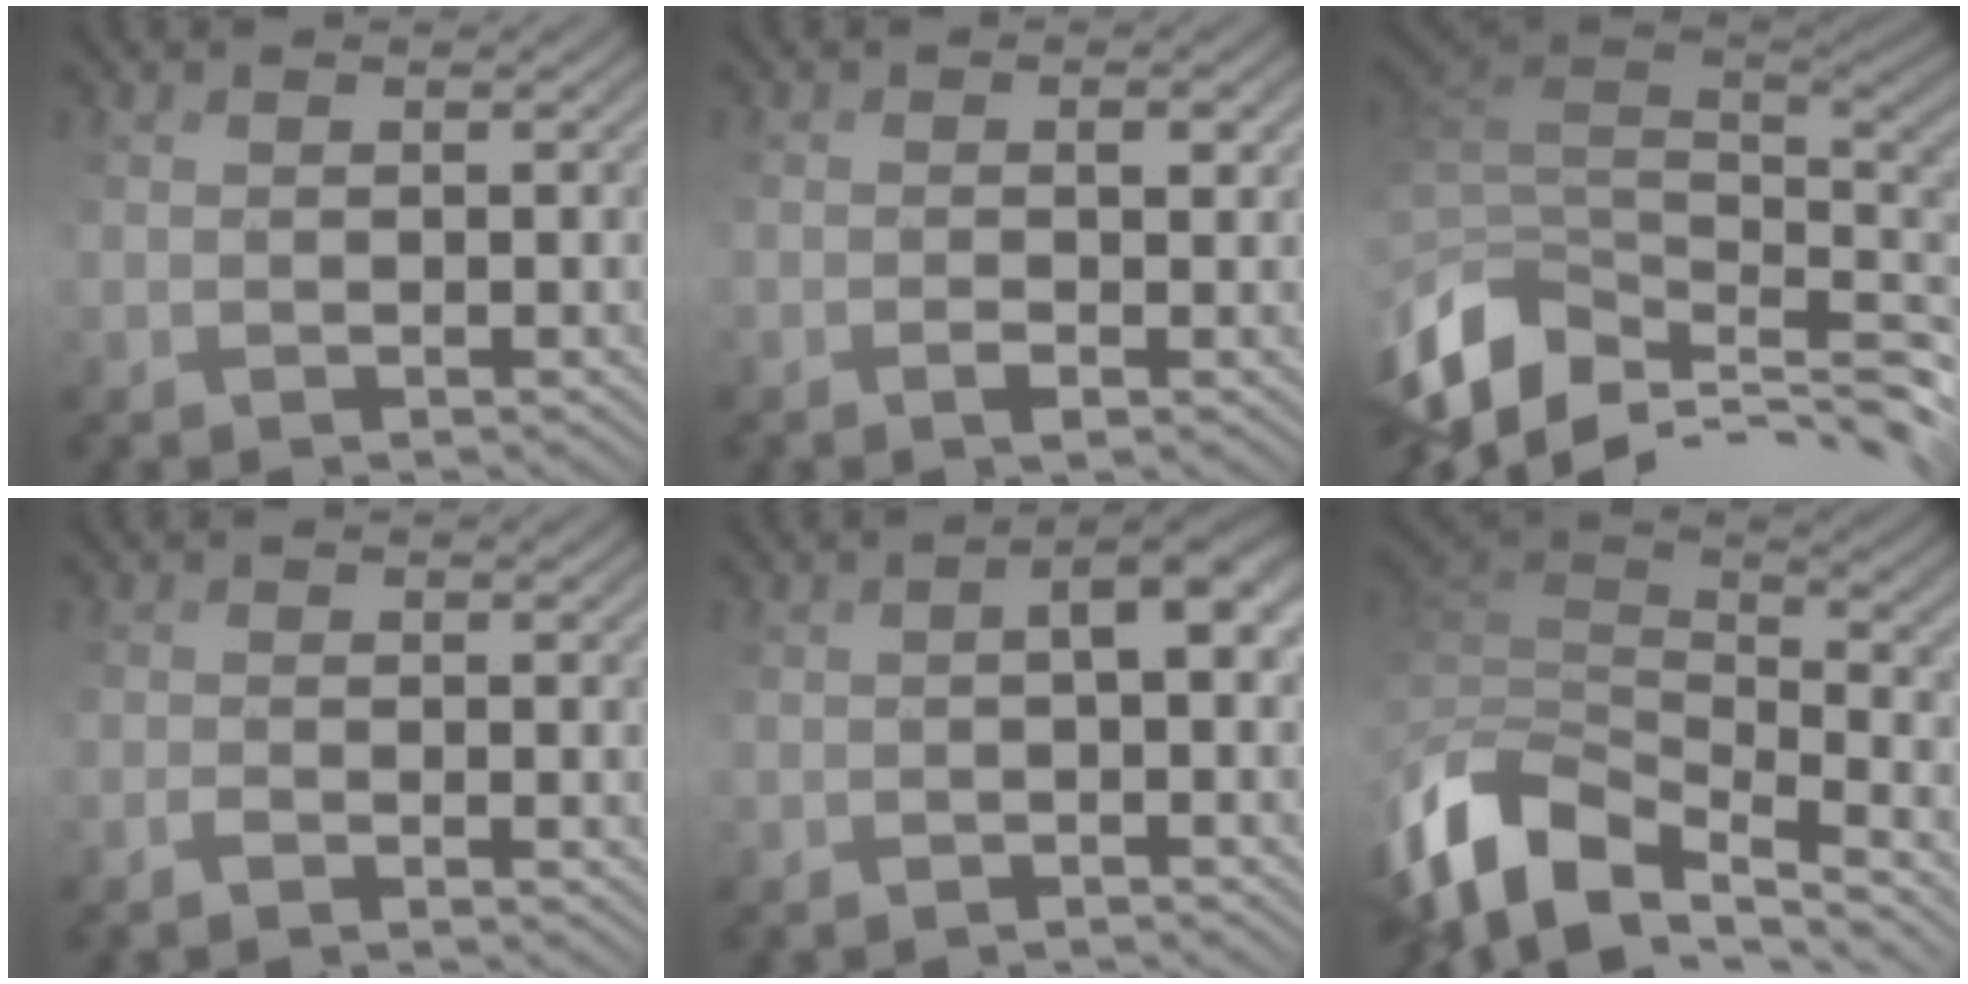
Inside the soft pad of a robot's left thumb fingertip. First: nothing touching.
{"total": 2.2, "force": [-0.1, 0.9, 2.1], "torque": [-0.037, 0.007, -0.003]}
{"total": 10.4, "force": [-2.9, 5.6, 8.3], "torque": [-0.204, -0.007, -0.022]}
{"total": 1.4, "force": [-1.2, -0.5, 0.4], "torque": [-0.004, 0.000, -0.029]}
{"total": 4.7, "force": [-1.4, 1.7, 4.2], "torque": [-0.067, -0.001, -0.024]}
{"total": 10.8, "force": [-4.1, 6.2, 7.9], "torque": [-0.204, -0.014, -0.058]}